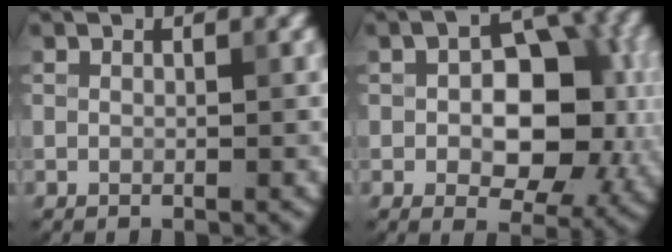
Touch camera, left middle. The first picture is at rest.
{"total": 9.4, "force": [-0.1, 5.8, 7.4], "torque": [-0.099, 0.003, -0.001]}